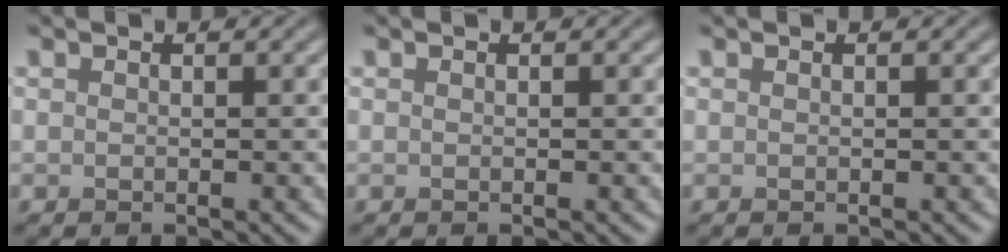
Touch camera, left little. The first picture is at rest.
{"total": 0.0}
{"total": 0.0}